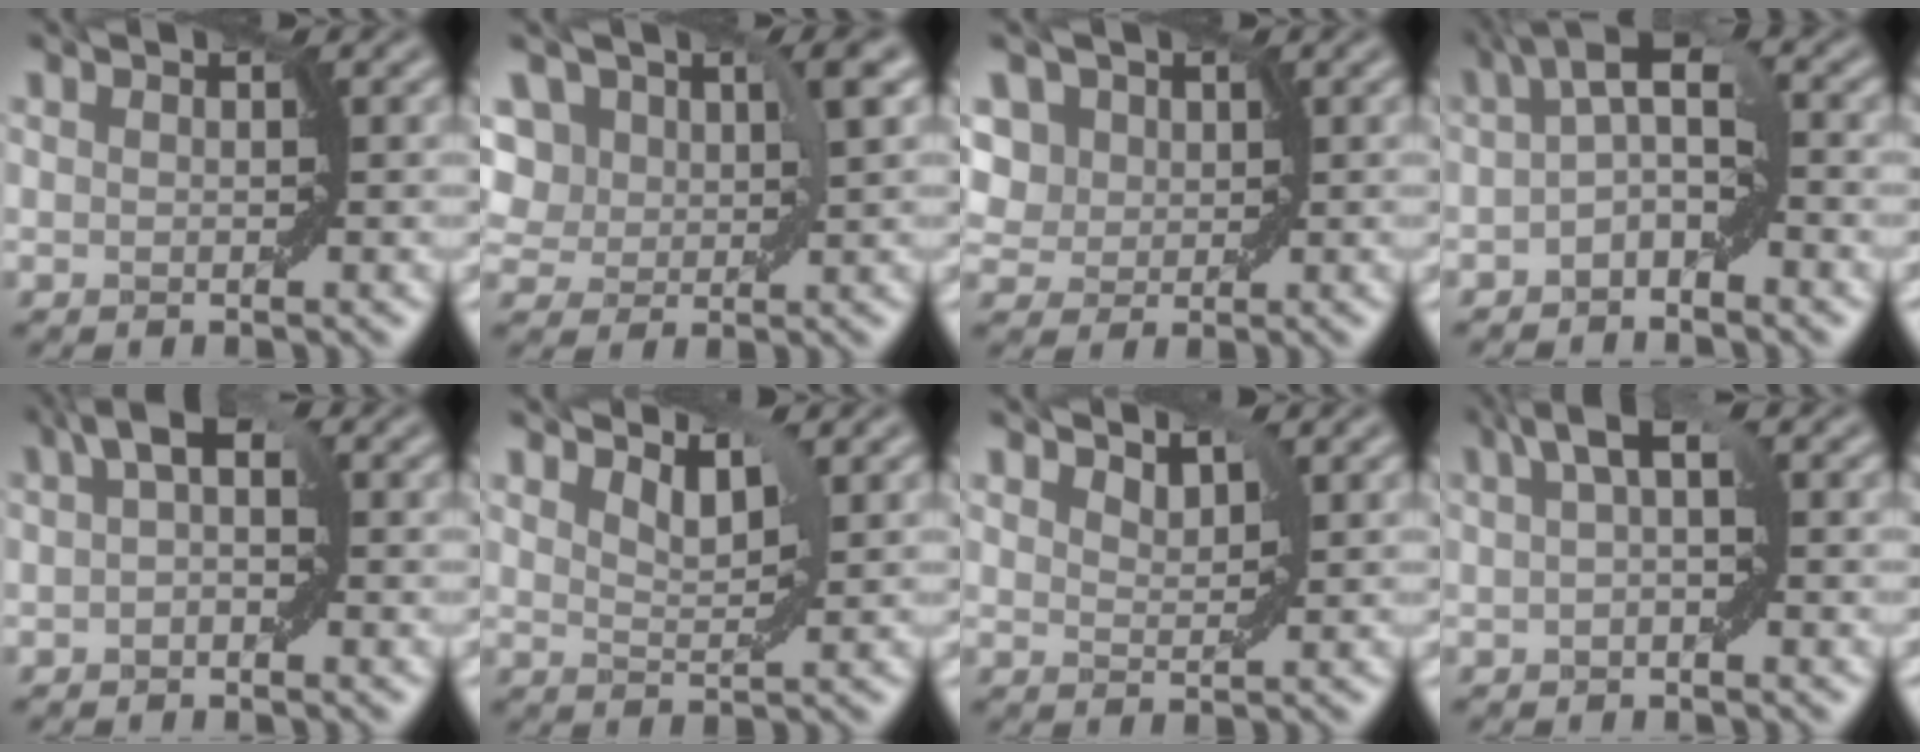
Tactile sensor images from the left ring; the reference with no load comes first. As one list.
[{"total": 7.1, "force": [3.0, 4.5, 4.6], "torque": [-0.094, 0.027, 0.051]}, {"total": 7.1, "force": [3.1, 5.3, 3.5], "torque": [-0.079, 0.024, 0.032]}, {"total": 3.9, "force": [-0.6, 1.5, 3.5], "torque": [-0.054, 0.017, -0.023]}, {"total": 2.8, "force": [0.5, 1.2, 2.5], "torque": [-0.032, 0.012, 0.000]}, {"total": 2.3, "force": [2.0, 0.4, 1.1], "torque": [-0.022, -0.006, 0.032]}, {"total": 1.7, "force": [1.6, 0.3, 0.4], "torque": [-0.008, -0.002, 0.028]}, {"total": 2.7, "force": [0.8, 0.6, 2.5], "torque": [-0.036, 0.010, 0.009]}]